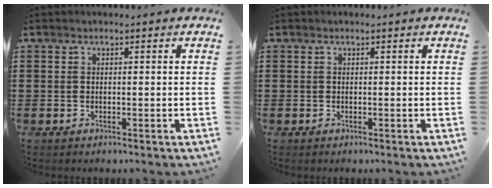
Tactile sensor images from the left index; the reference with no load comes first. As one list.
[{"total": 0.0}]